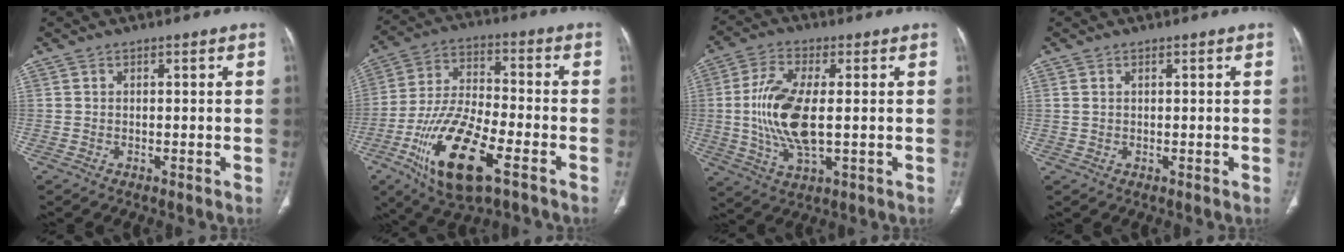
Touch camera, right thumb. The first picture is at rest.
{"total": 18.7, "force": [-8.6, 7.2, 15.0], "torque": [-0.291, 0.024, -0.149]}
{"total": 13.1, "force": [0.0, 5.3, 11.9], "torque": [-0.257, -0.007, 0.001]}
{"total": 1.0, "force": [0.4, 0.6, 0.7], "torque": [-0.023, 0.009, 0.015]}